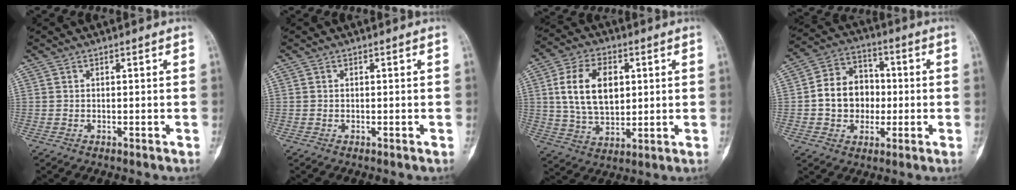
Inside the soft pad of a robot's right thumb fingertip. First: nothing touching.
{"total": 0.0}
{"total": 13.8, "force": [2.9, 8.8, 10.2], "torque": [-0.161, -0.008, 0.055]}
{"total": 11.7, "force": [-0.7, 9.8, 6.4], "torque": [-0.065, 0.025, -0.018]}